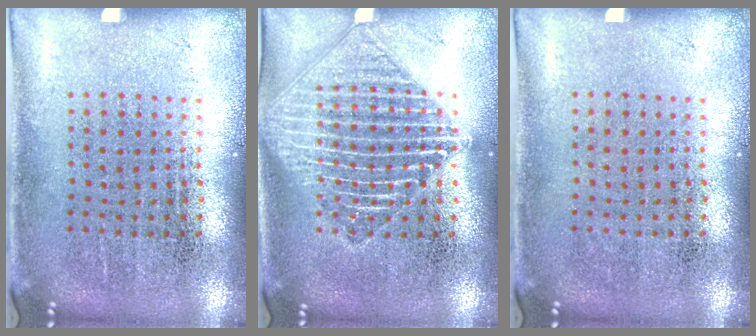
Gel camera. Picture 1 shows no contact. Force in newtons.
{"total": 2.1, "press": 2.1, "slide": 0.3}
{"total": 0.0}